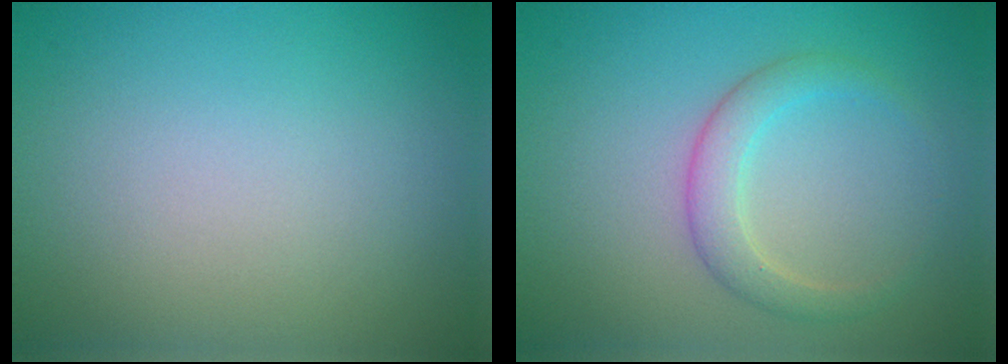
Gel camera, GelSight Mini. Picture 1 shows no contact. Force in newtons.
{"total": 2.6, "press": 2.6, "slide": 0.1}